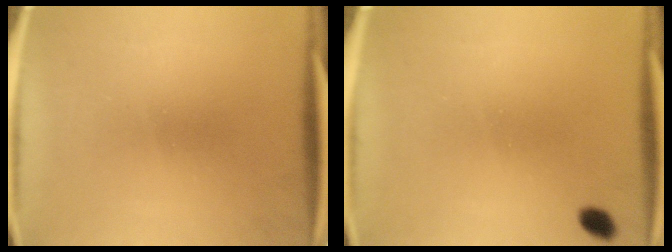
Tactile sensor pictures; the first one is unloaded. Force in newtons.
{"total": 1.8}